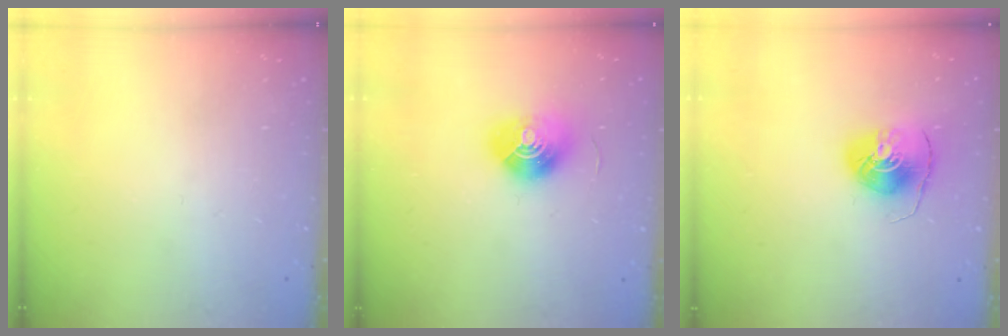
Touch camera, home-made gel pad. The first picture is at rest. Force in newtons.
{"total": 10.4, "press": 10.4, "slide": 0.3}
{"total": 7.6, "press": 7.6, "slide": 0.3}